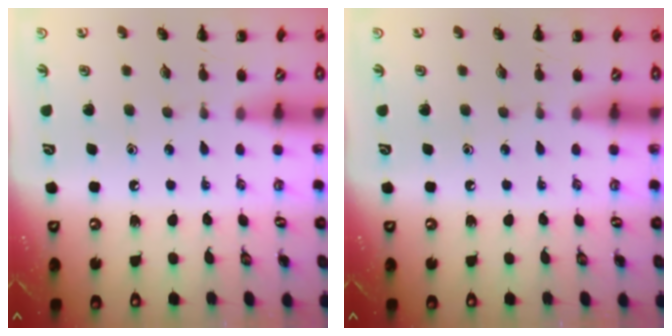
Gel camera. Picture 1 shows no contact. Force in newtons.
{"total": 0.0}